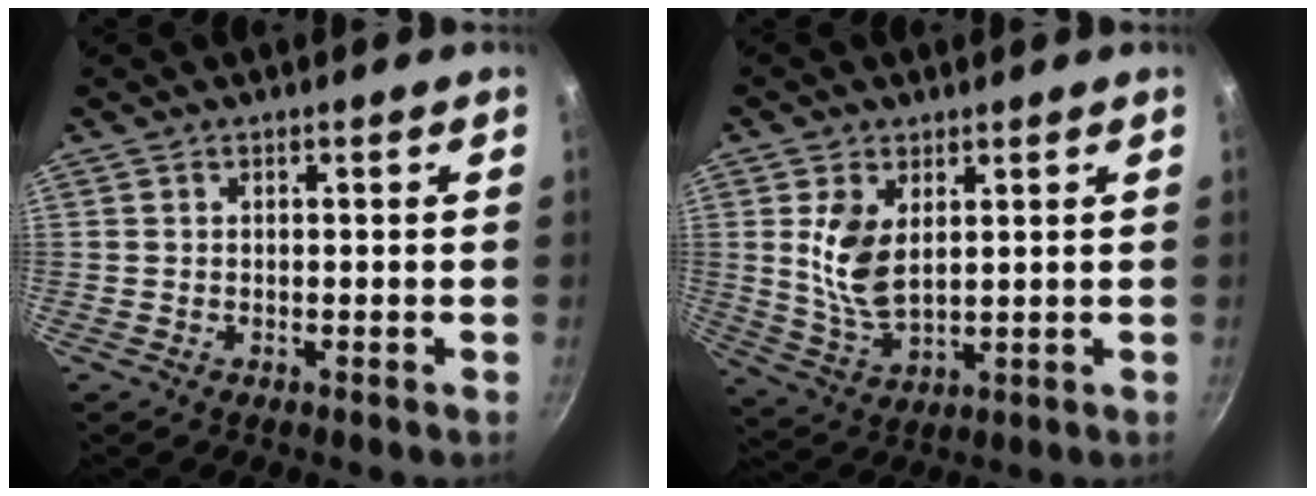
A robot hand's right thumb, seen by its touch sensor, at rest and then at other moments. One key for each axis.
{"total": 8.7, "fx": 2.3, "fy": 4.9, "fz": 6.9, "tx": -0.132, "ty": -0.022, "tz": 0.054}